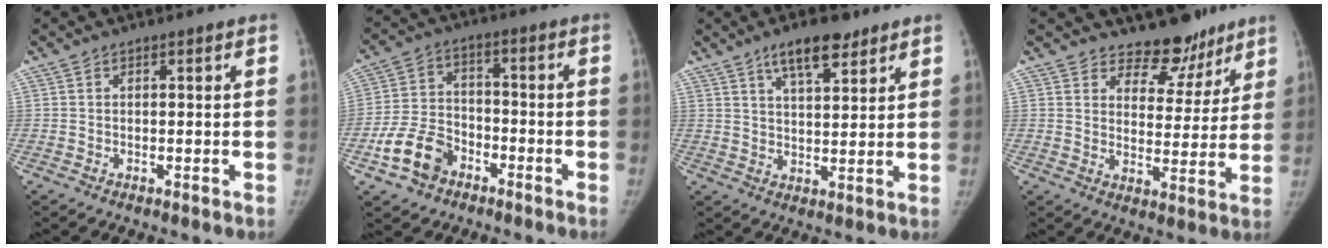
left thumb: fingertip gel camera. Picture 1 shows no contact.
{"total": 9.8, "force": [-5.2, 6.9, 4.6], "torque": [-0.078, 0.029, -0.098]}
{"total": 8.2, "force": [5.5, 3.0, 5.4], "torque": [-0.071, -0.030, 0.091]}
{"total": 8.9, "force": [7.5, 4.5, 1.5], "torque": [0.019, -0.061, 0.109]}